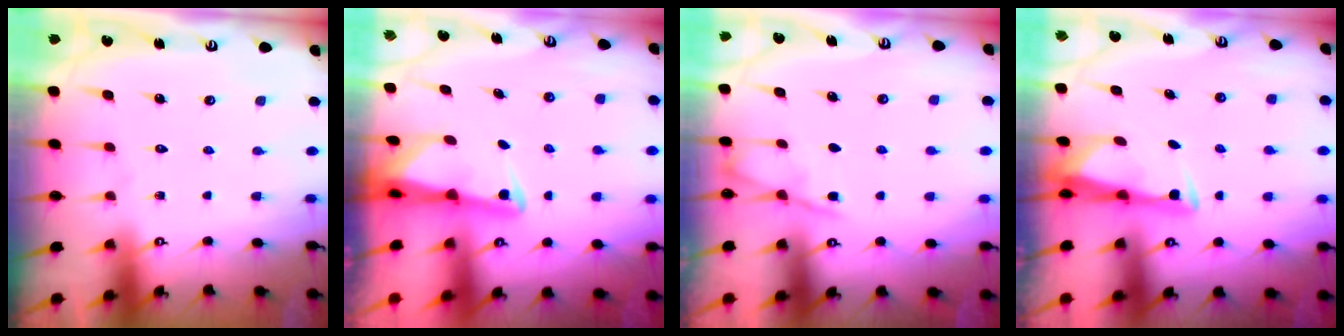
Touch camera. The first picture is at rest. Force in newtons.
{"total": 2.4, "press": 2.3, "slide": 0.5}
{"total": 4.9, "press": 4.8, "slide": 0.6}
{"total": 3.3, "press": 3.2, "slide": 0.8}